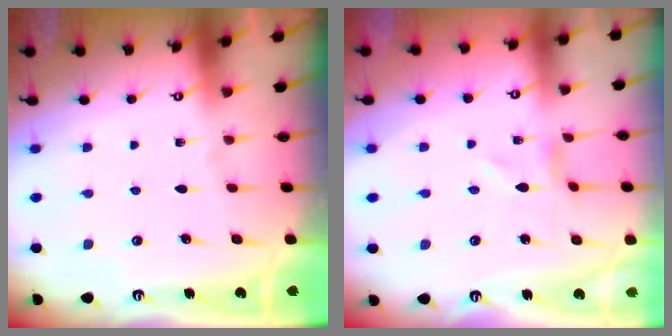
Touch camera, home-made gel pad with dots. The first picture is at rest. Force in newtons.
{"total": 0.0}